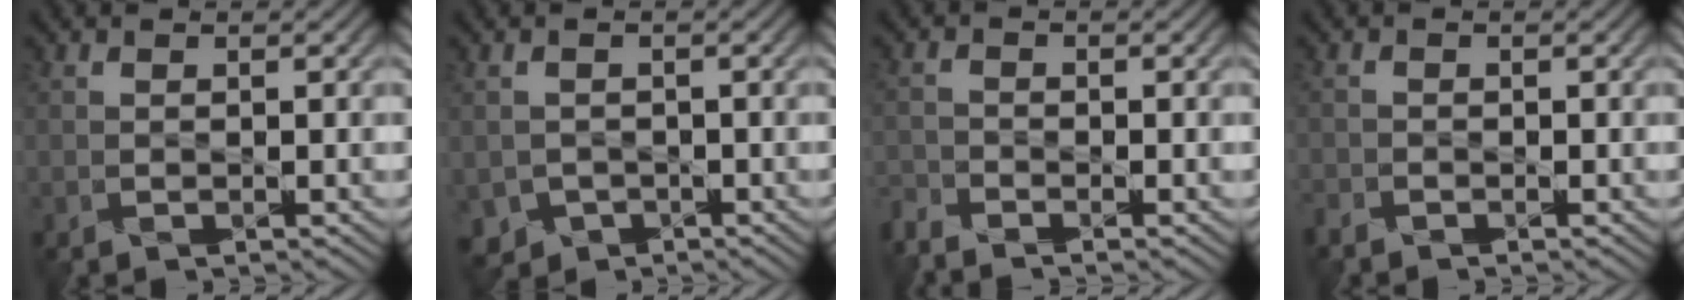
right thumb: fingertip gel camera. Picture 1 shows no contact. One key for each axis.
{"total": 2.8, "fx": -1.4, "fy": 2.3, "fz": 0.5, "tx": -0.021, "ty": -0.014, "tz": -0.027}
{"total": 2.9, "fx": -2.7, "fy": 0.4, "fz": 0.8, "tx": -0.021, "ty": -0.011, "tz": -0.067}
{"total": 1.5, "fx": -1.4, "fy": 0.4, "fz": 0.2, "tx": -0.009, "ty": -0.007, "tz": -0.036}